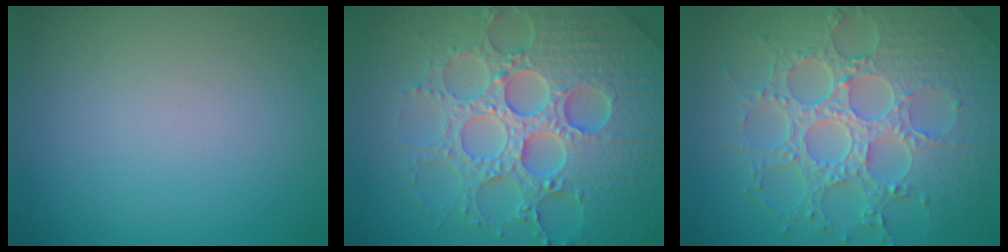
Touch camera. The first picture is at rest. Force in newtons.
{"total": 8.0, "press": 7.8, "slide": 1.7}
{"total": 8.5, "press": 6.3, "slide": 5.8}